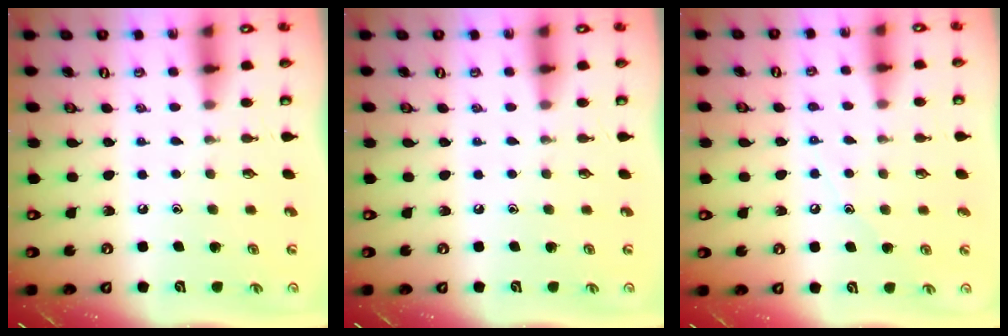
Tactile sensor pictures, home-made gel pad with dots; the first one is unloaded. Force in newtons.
{"total": 0.0}
{"total": 5.6, "press": 5.6, "slide": 0.7}